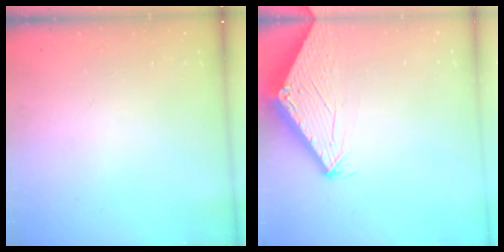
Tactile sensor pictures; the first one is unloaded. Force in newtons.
{"total": 2.8, "press": 2.8, "slide": 0.1}